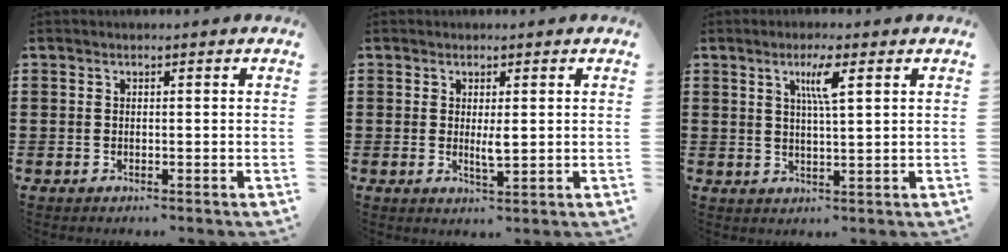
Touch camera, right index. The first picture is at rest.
{"total": 2.6, "force": [0.3, 0.6, 2.5], "torque": [-0.048, -0.003, 0.005]}
{"total": 4.4, "force": [2.1, 0.3, 3.9], "torque": [-0.076, 0.000, 0.030]}